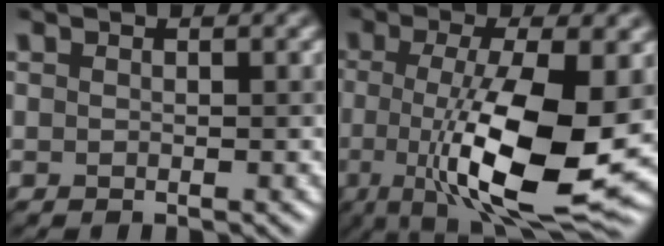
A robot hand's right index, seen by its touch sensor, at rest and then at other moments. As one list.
[{"total": 11.6, "force": [-1.9, 3.5, 10.9], "torque": [-0.187, -0.017, -0.027]}]